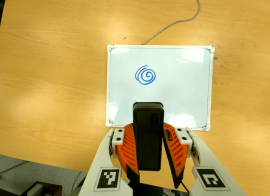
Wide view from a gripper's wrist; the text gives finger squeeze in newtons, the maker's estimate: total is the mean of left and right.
{"total": 11.0, "left": 8.6, "right": 13.4}